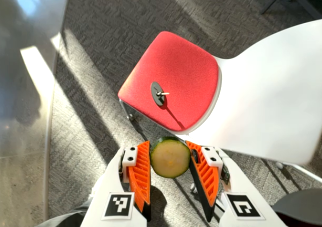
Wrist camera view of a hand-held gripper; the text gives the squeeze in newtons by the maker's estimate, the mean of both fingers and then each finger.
{"total": 7.5, "left": 7.9, "right": 7.2}